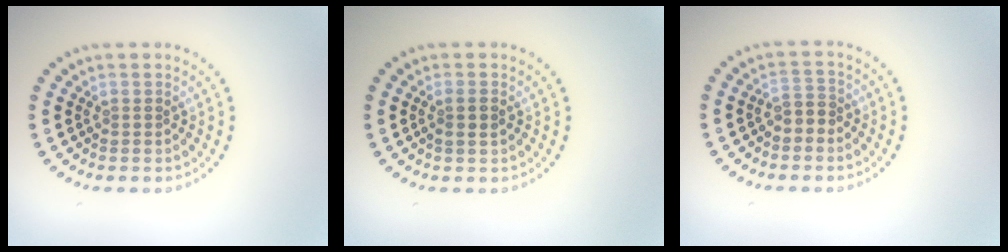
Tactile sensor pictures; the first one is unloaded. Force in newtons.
{"total": 1.4, "press": 1.3, "slide": 0.4}
{"total": 1.6, "press": 1.4, "slide": 0.7}